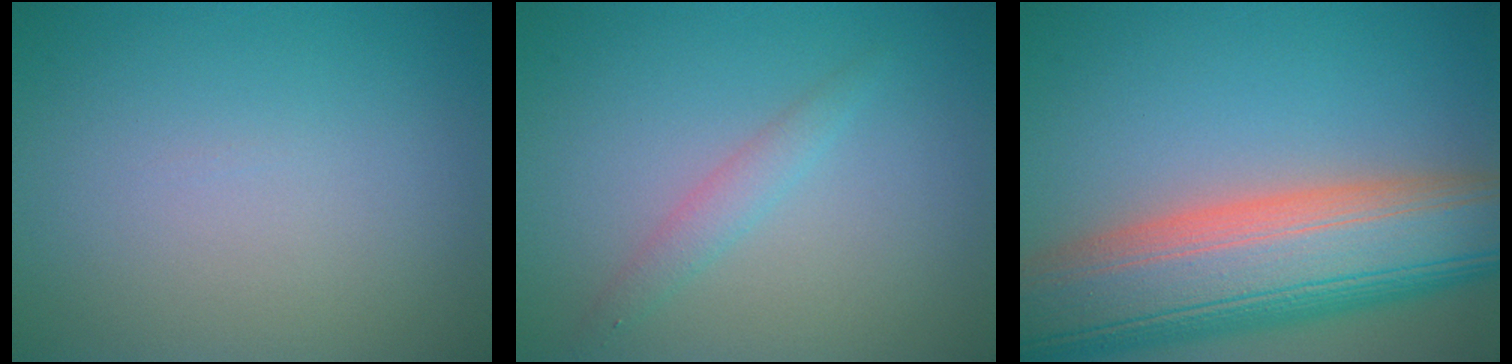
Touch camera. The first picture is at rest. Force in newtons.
{"total": 1.6, "press": 1.6, "slide": 0.0}
{"total": 14.4, "press": 14.3, "slide": 1.1}